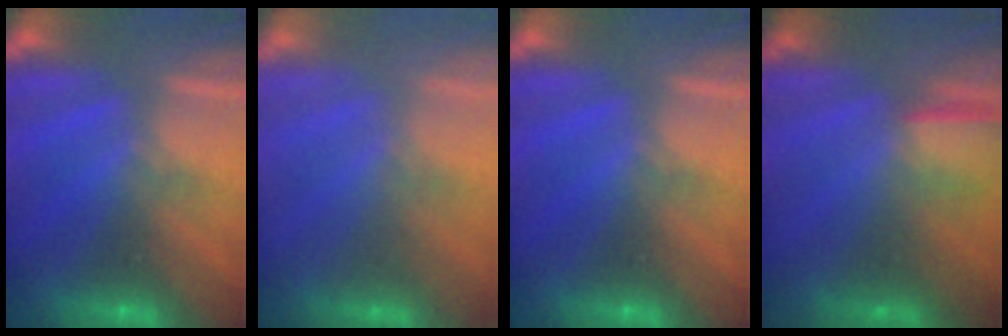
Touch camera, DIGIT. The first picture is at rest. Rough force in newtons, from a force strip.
{"total": 2.2}
{"total": 0.0}
{"total": 1.3}